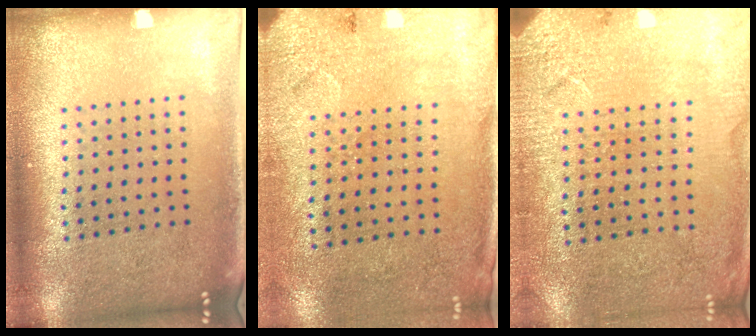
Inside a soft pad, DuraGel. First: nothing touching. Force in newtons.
{"total": 2.7, "press": 2.2, "slide": 1.5}
{"total": 2.7, "press": 2.7, "slide": 0.1}